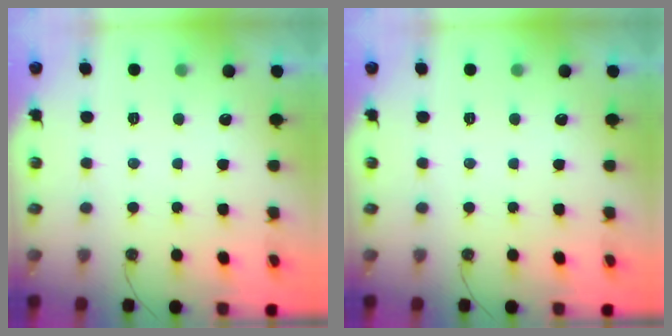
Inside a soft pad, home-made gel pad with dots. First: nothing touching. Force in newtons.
{"total": 0.0}